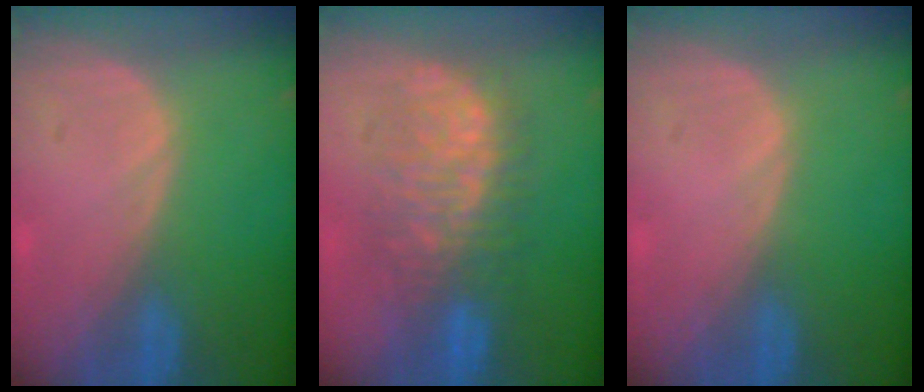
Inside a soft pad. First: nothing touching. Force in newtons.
{"total": 8.6, "press": 8.6, "slide": 0.4}
{"total": 0.0}